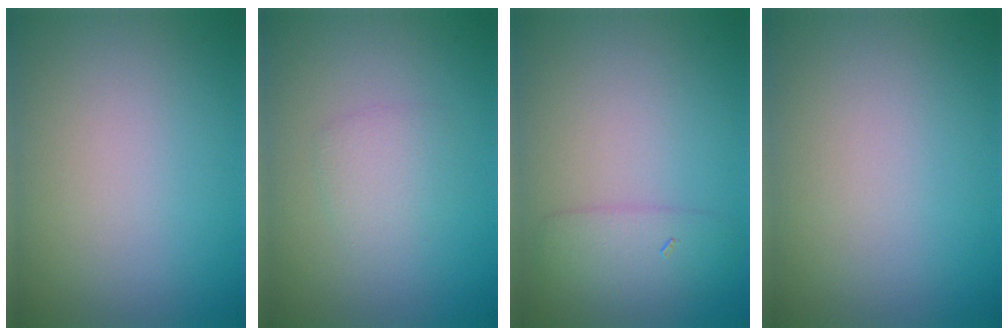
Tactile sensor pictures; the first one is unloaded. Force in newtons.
{"total": 1.7, "press": 1.7, "slide": 0.0}
{"total": 2.7, "press": 2.7, "slide": 0.1}
{"total": 0.0}